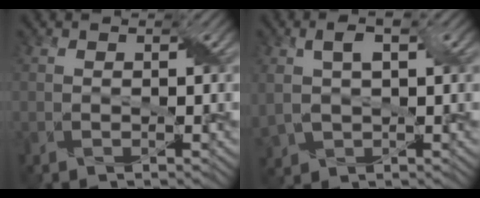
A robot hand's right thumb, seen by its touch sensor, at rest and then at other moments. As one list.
[{"total": 4.9, "force": [1.0, 2.8, 3.9], "torque": [-0.091, 0.004, 0.020]}]